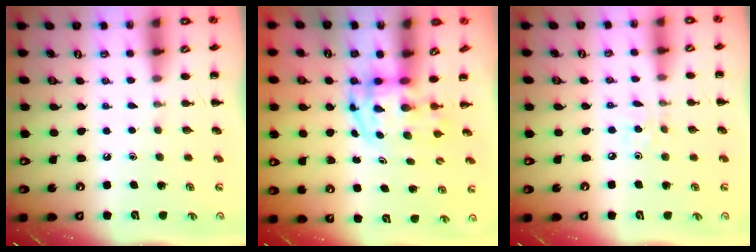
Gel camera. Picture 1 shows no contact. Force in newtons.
{"total": 4.0, "press": 3.9, "slide": 0.7}
{"total": 1.8, "press": 1.7, "slide": 0.6}